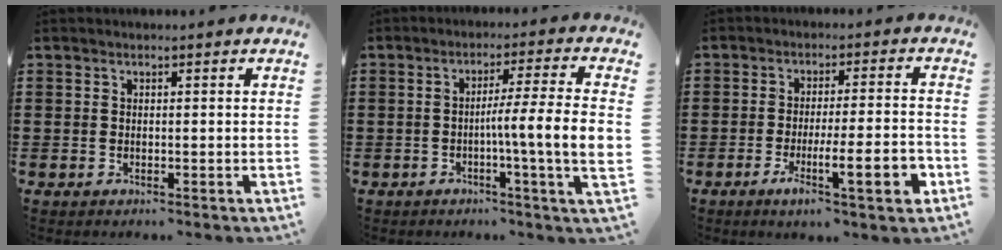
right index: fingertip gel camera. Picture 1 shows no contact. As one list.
[{"total": 8.5, "force": [-1.2, -0.7, 8.4], "torque": [-0.146, -0.015, -0.030]}, {"total": 9.2, "force": [-3.3, 1.2, 8.5], "torque": [-0.128, -0.008, -0.055]}]